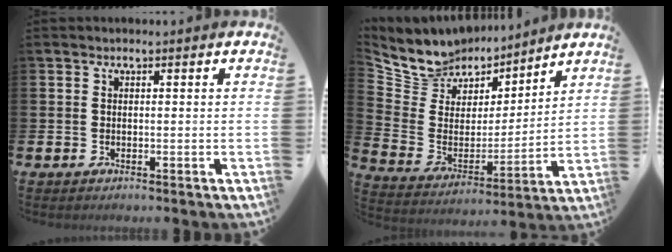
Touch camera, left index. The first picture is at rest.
{"total": 9.1, "force": [8.3, 3.5, -0.9], "torque": [-0.044, -0.074, 0.155]}